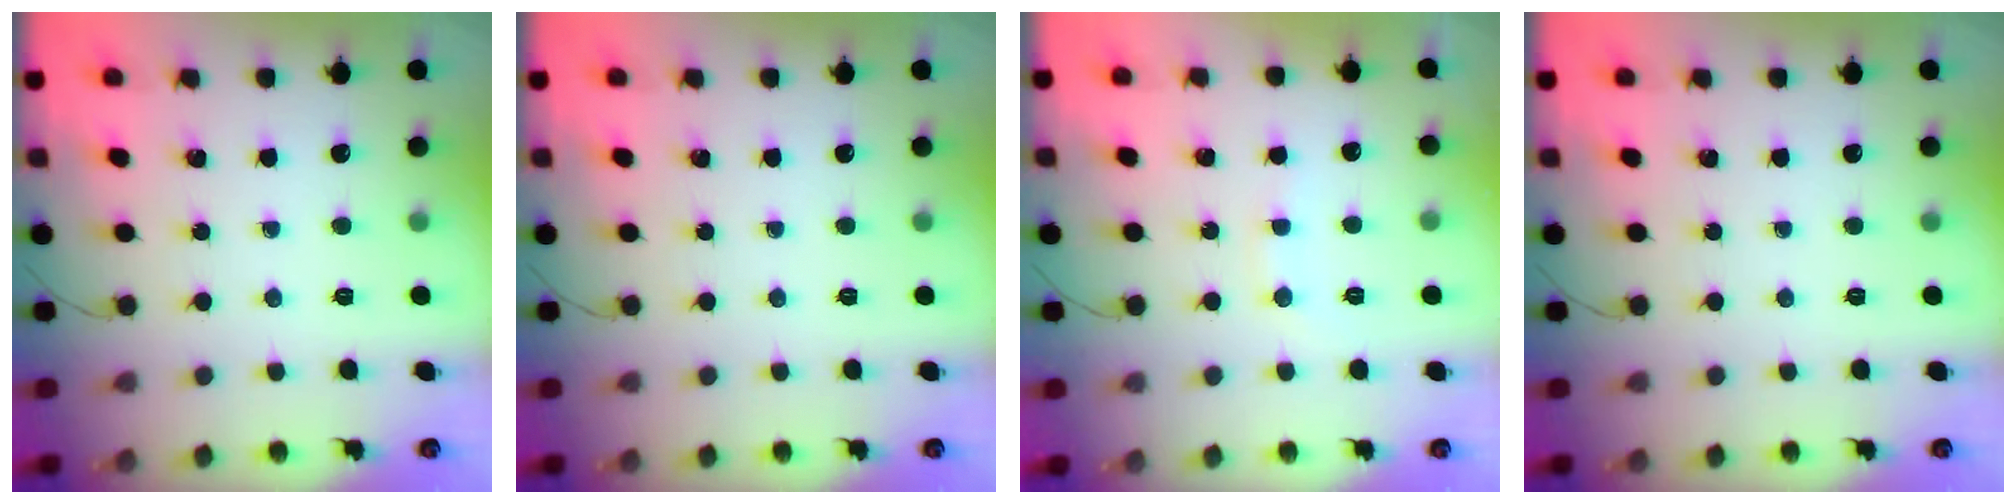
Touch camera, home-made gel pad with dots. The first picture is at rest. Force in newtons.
{"total": 0.0}
{"total": 6.3, "press": 6.2, "slide": 1.4}
{"total": 0.0}